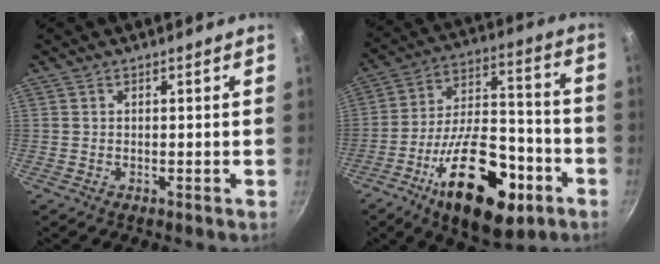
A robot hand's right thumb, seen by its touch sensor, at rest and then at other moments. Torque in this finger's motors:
{"motor_torque": [2.15, 2.85, 2.22, -0.55, 0.28]}